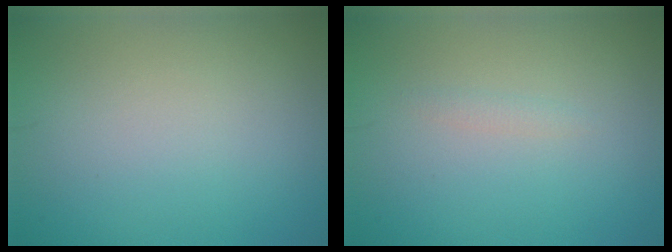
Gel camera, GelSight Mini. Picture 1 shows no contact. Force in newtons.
{"total": 0.7, "press": 0.6, "slide": 0.1}